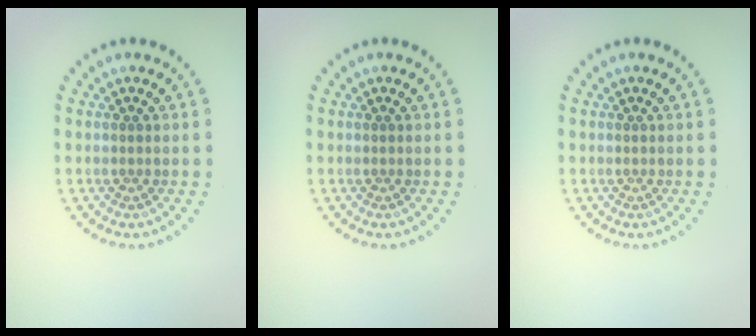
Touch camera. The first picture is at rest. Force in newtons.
{"total": 0.0}
{"total": 0.0}